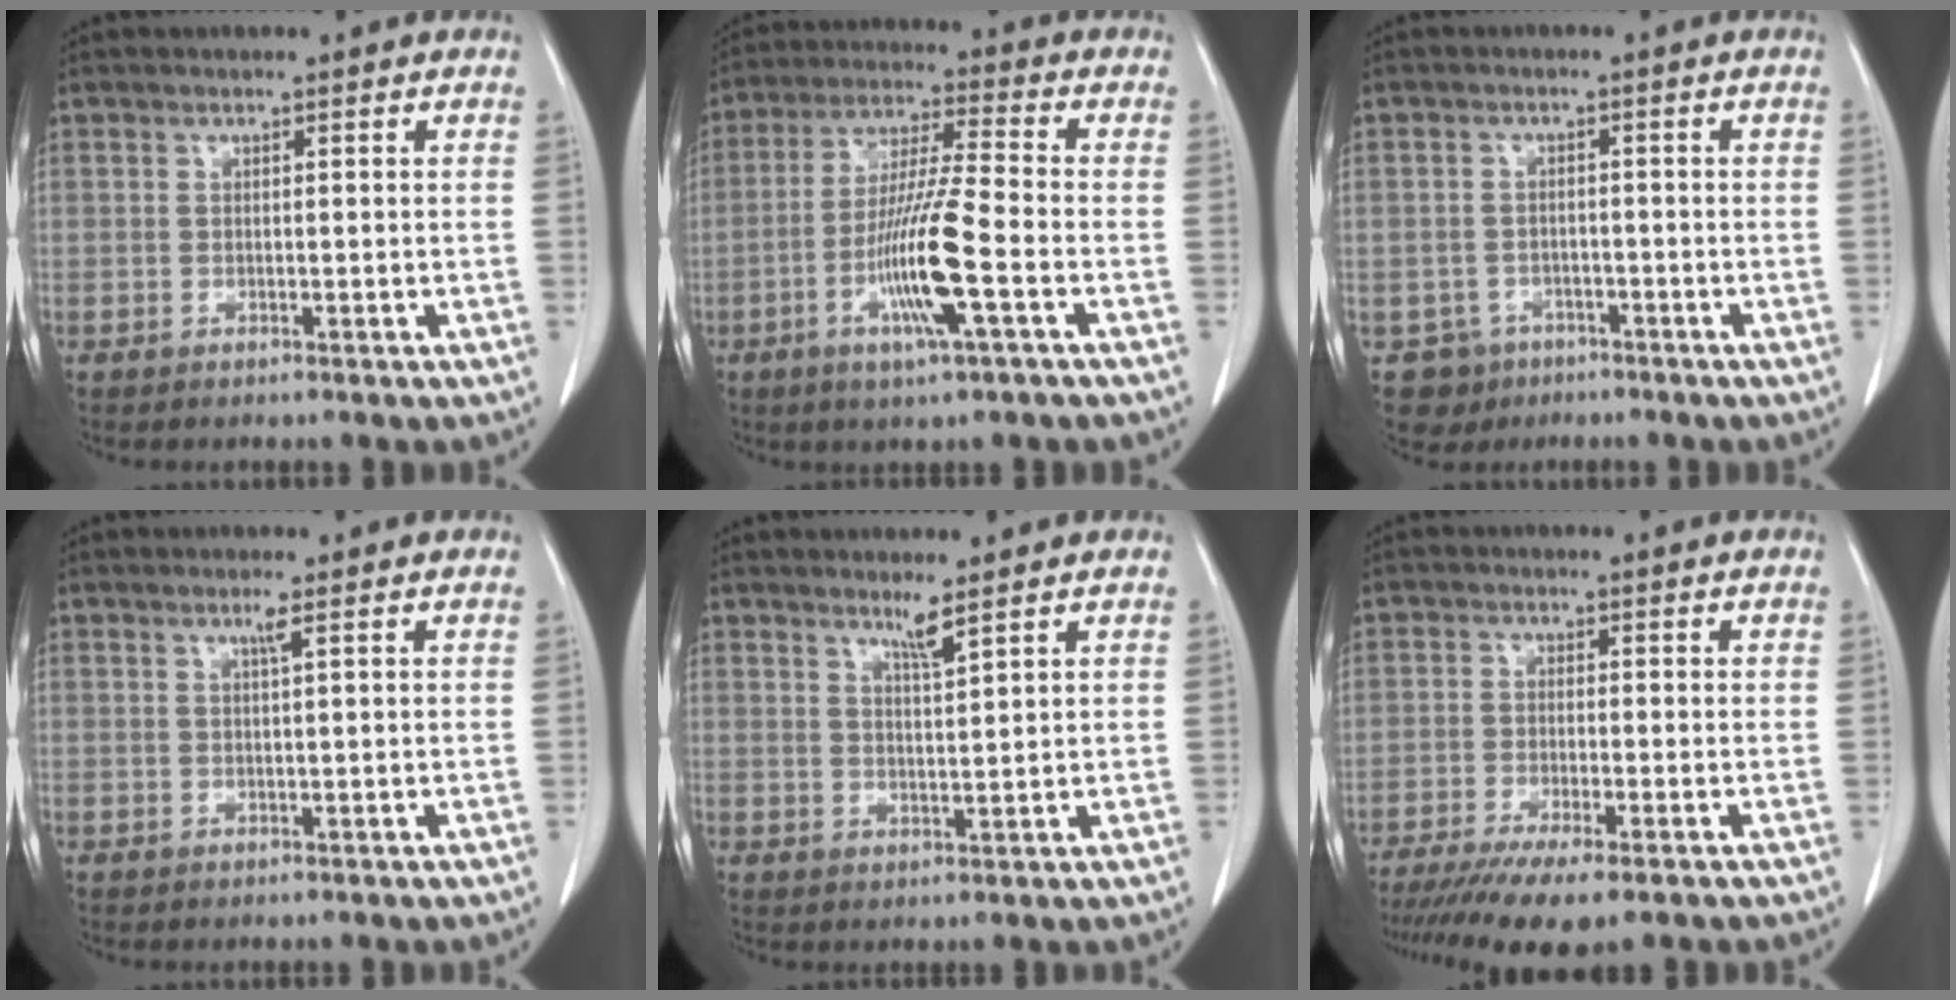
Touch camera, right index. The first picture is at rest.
{"total": 11.7, "force": [-3.8, 0.0, 11.0], "torque": [-0.214, -0.010, -0.072]}
{"total": 4.8, "force": [-2.7, 4.0, -0.1], "torque": [0.004, 0.009, -0.039]}
{"total": 1.3, "force": [0.6, -0.3, 1.1], "torque": [-0.026, -0.002, 0.014]}
{"total": 2.7, "force": [2.1, -0.6, 1.7], "torque": [-0.032, -0.009, 0.041]}
{"total": 9.0, "force": [-6.4, 1.1, 6.2], "torque": [-0.098, -0.017, -0.105]}